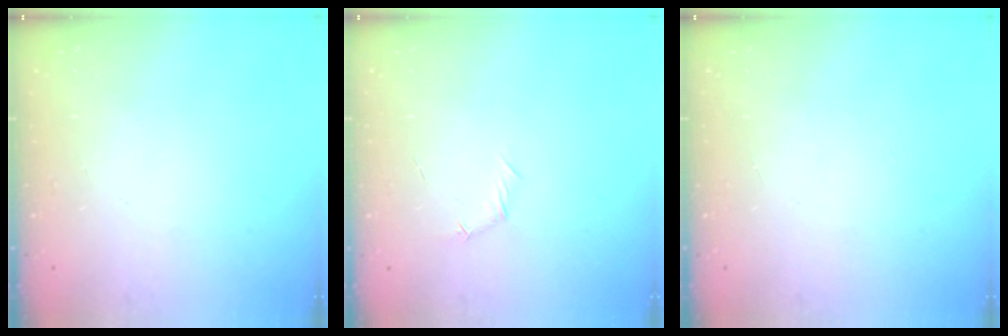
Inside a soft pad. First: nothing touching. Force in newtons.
{"total": 4.7, "press": 4.5, "slide": 1.4}
{"total": 0.0}